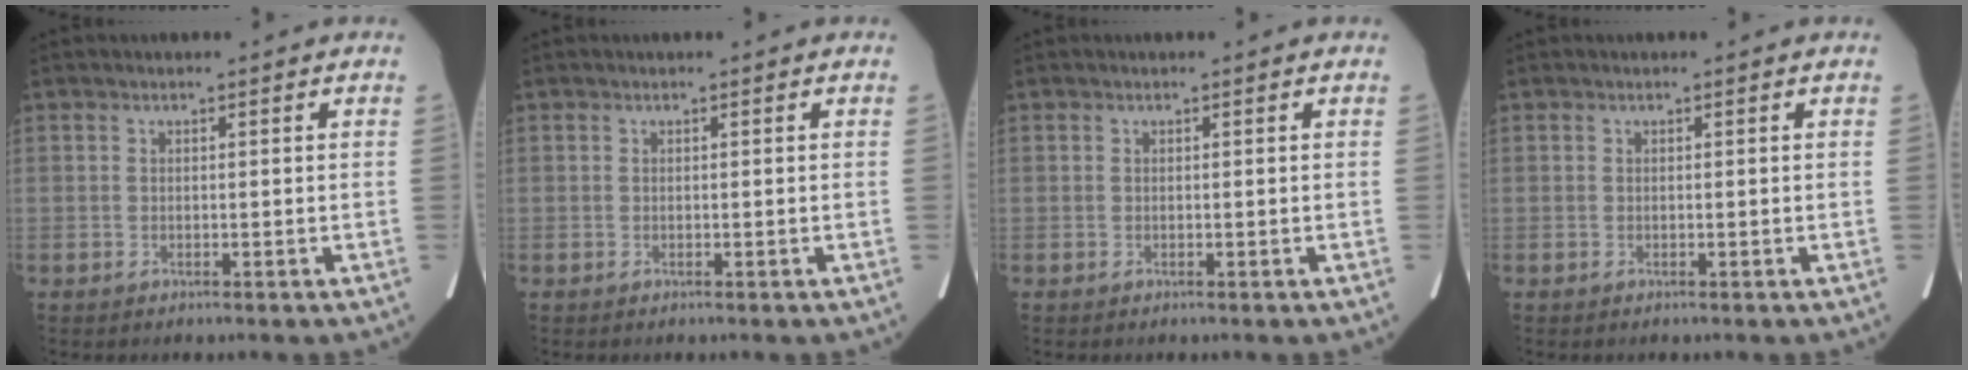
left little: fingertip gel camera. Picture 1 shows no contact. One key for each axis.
{"total": 0.0}
{"total": 0.0}
{"total": 0.0}